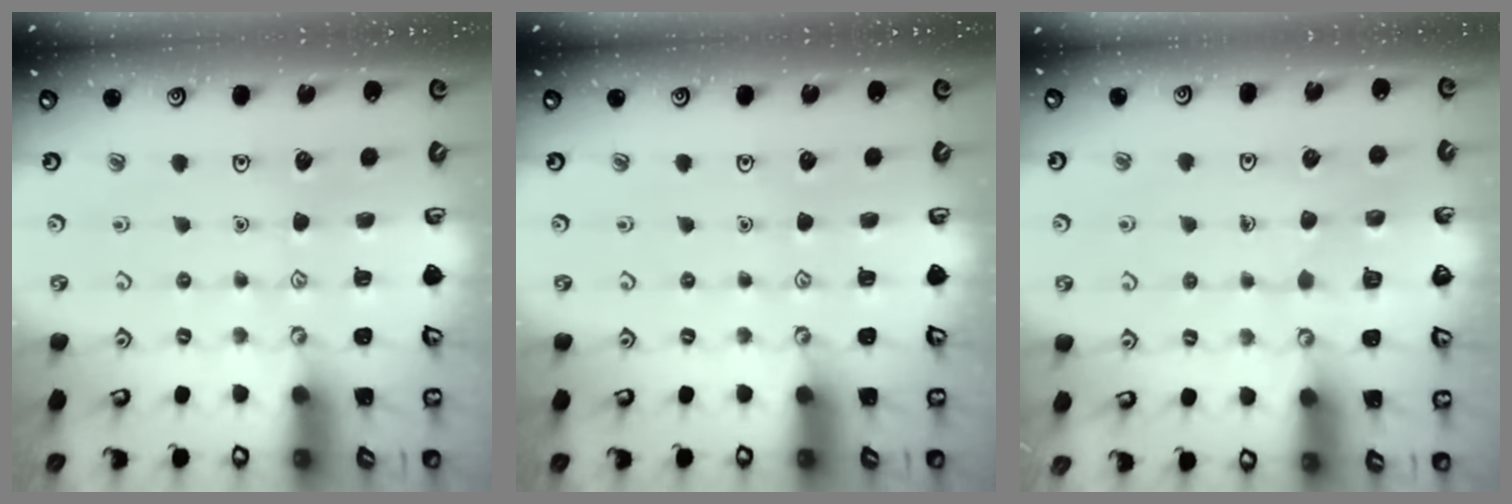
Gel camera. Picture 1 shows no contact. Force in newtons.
{"total": 0.0}
{"total": 2.5, "press": 2.5, "slide": 0.1}